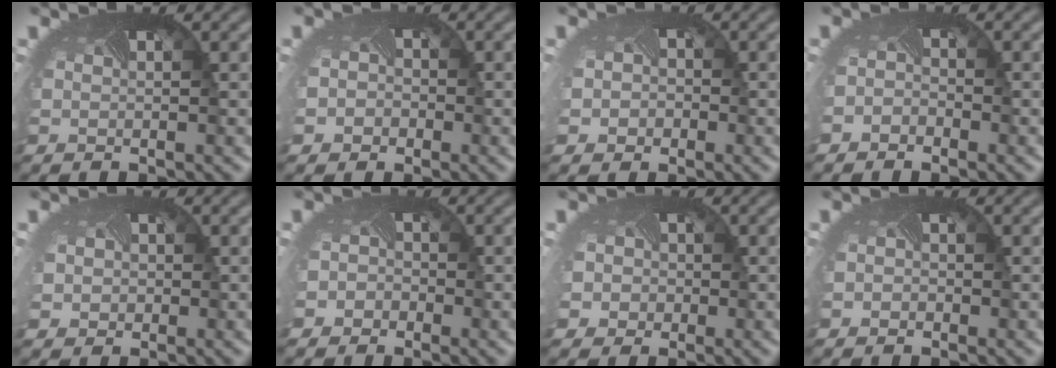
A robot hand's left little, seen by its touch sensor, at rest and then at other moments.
{"total": 2.1, "force": [-0.8, 1.9, 0.6], "torque": [-0.002, -0.012, -0.013]}
{"total": 3.5, "force": [-0.7, 3.1, 1.6], "torque": [-0.022, -0.012, -0.022]}
{"total": 1.1, "force": [-0.9, 0.2, -0.5], "torque": [0.005, -0.011, -0.019]}
{"total": 2.5, "force": [0.1, 2.3, 1.0], "torque": [-0.017, -0.002, 0.000]}
{"total": 2.1, "force": [-1.4, 1.6, 0.0], "torque": [0.007, -0.014, -0.022]}
{"total": 3.6, "force": [-0.8, 3.3, 1.1], "torque": [-0.013, -0.001, -0.027]}
{"total": 0.5, "force": [-0.3, 0.3, -0.3], "torque": [0.007, -0.005, -0.008]}